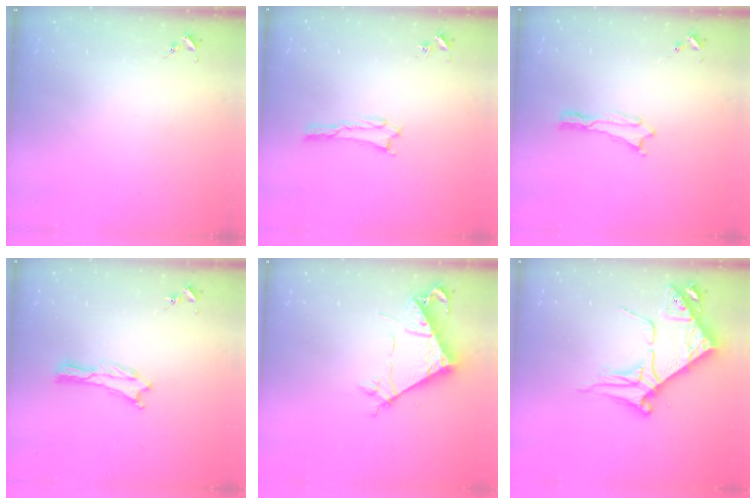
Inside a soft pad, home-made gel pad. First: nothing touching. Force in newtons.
{"total": 0.9, "press": 0.8, "slide": 0.1}
{"total": 0.0}
{"total": 0.0}
{"total": 7.3, "press": 7.3, "slide": 0.8}
{"total": 9.4, "press": 9.3, "slide": 1.1}